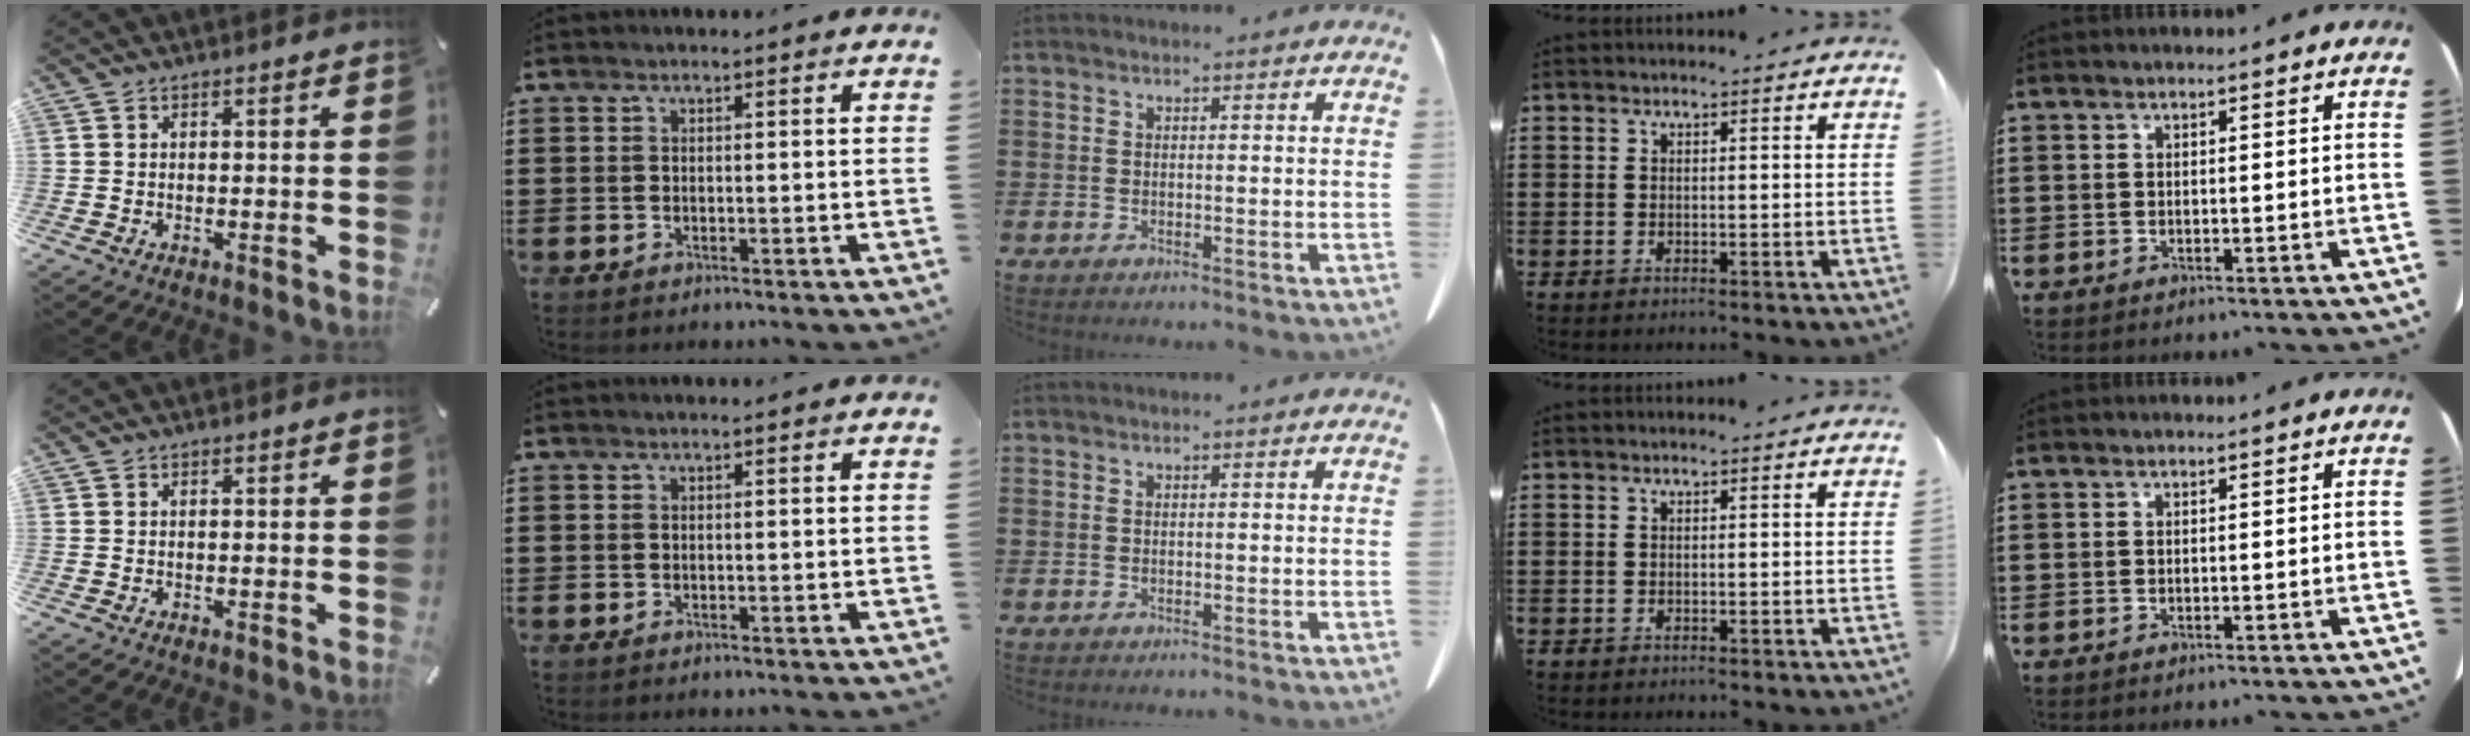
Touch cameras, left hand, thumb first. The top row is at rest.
{}